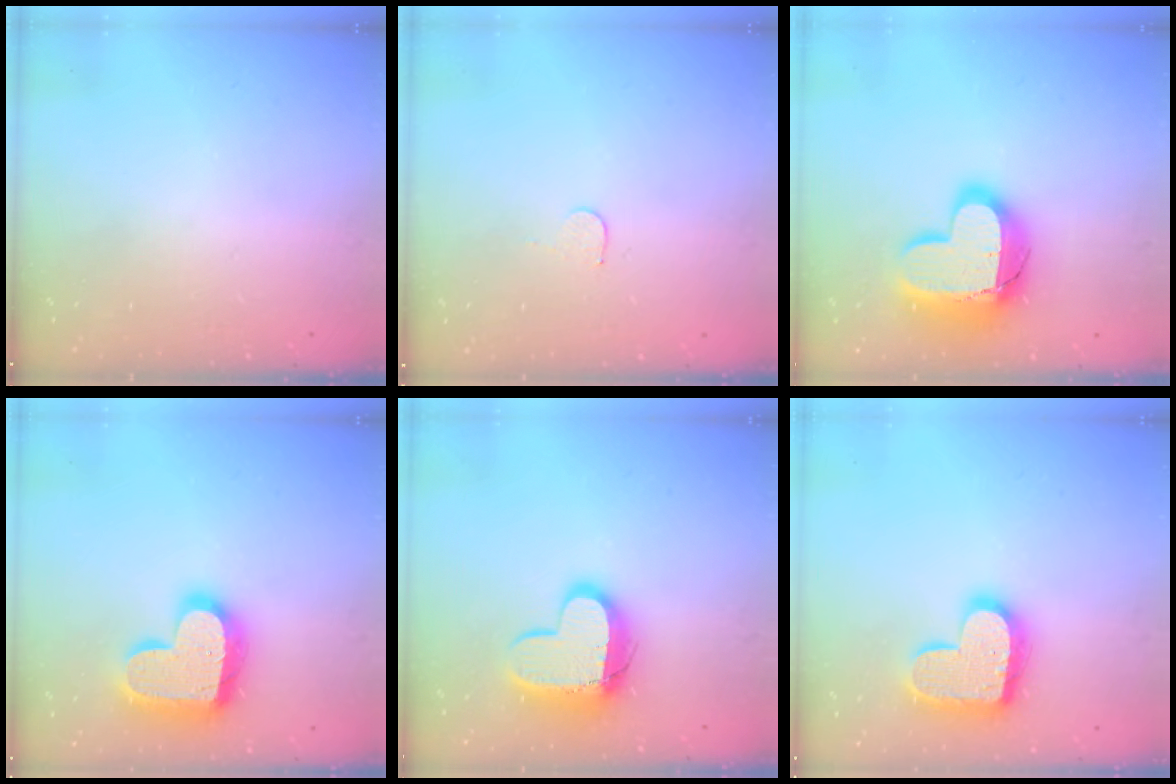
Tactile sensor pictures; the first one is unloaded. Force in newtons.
{"total": 3.4, "press": 3.4, "slide": 0.2}
{"total": 18.5, "press": 18.5, "slide": 1.2}
{"total": 20.5, "press": 20.4, "slide": 1.5}
{"total": 12.7, "press": 12.7, "slide": 0.9}
{"total": 20.1, "press": 20.1, "slide": 1.3}